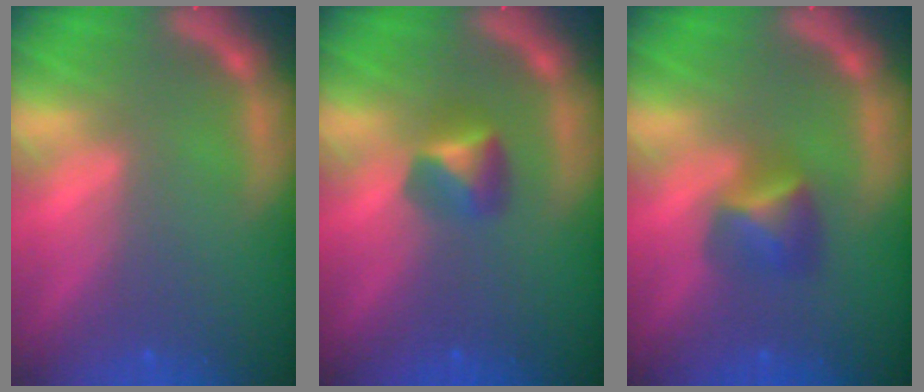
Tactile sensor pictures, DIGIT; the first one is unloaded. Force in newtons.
{"total": 2.4}
{"total": 2.9}